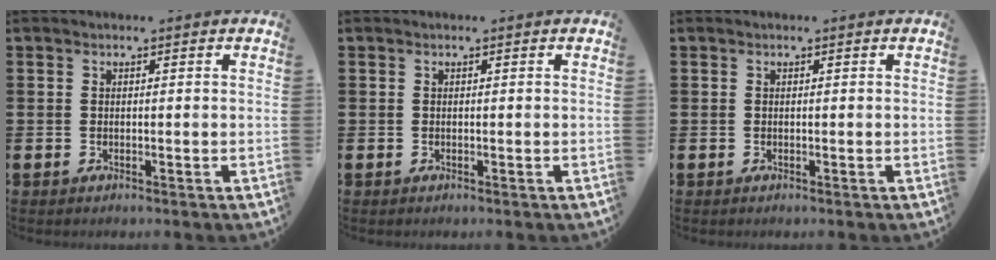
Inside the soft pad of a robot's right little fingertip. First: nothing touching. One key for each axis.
{"total": 0.0}
{"total": 0.0}